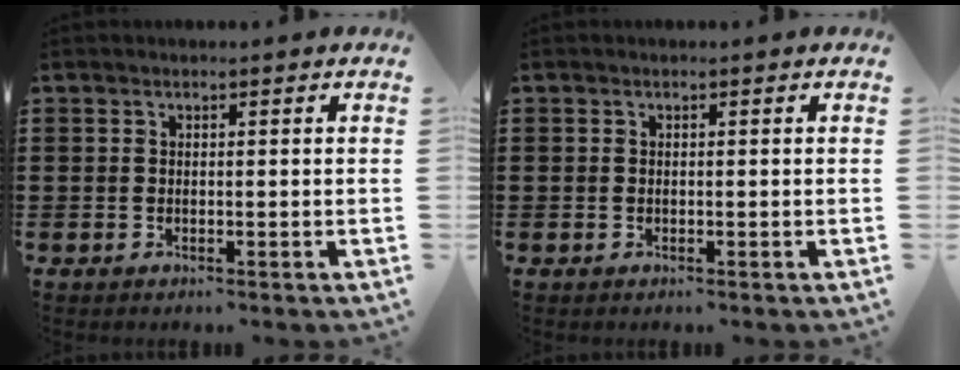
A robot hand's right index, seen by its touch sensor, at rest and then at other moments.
{"total": 0.0}